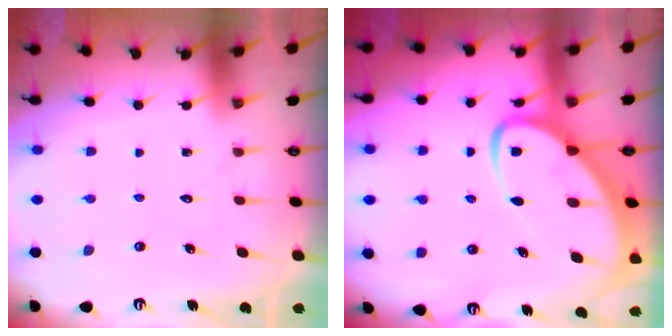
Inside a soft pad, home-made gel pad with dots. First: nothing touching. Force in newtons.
{"total": 10.0, "press": 9.9, "slide": 0.9}